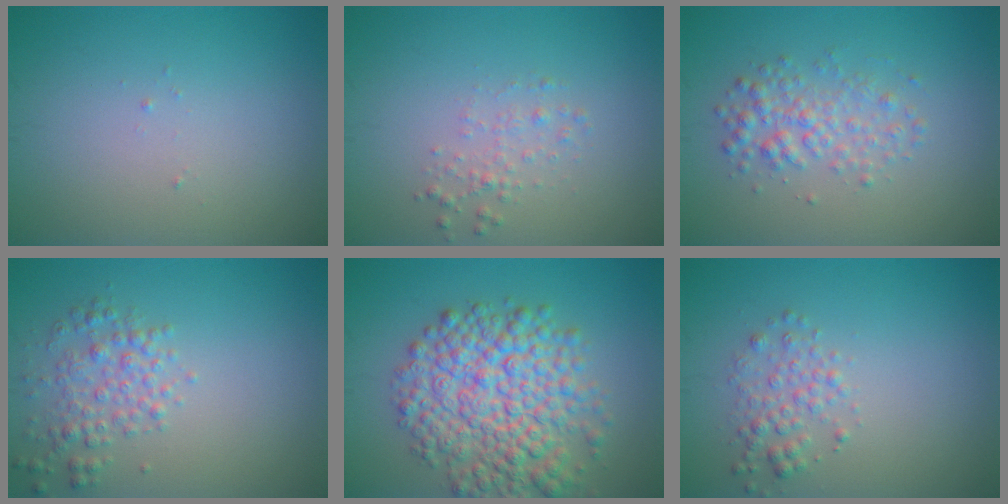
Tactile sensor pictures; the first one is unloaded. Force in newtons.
{"total": 1.4, "press": 1.4, "slide": 0.0}
{"total": 2.7, "press": 2.7, "slide": 0.1}
{"total": 2.7, "press": 2.7, "slide": 0.1}
{"total": 8.8, "press": 8.8, "slide": 0.2}
{"total": 2.0, "press": 2.0, "slide": 0.1}